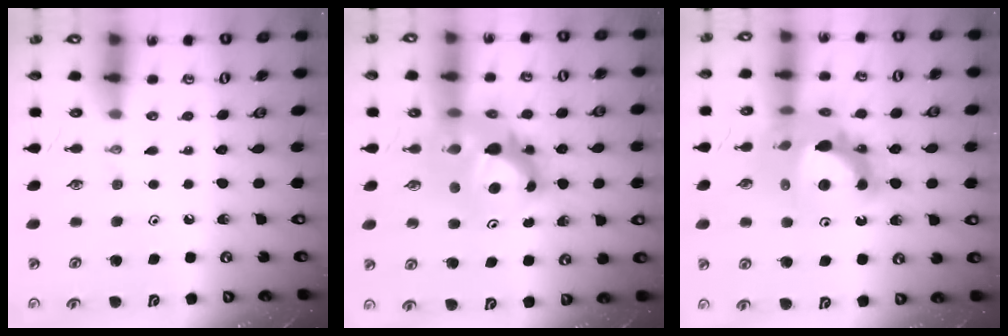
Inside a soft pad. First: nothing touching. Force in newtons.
{"total": 11.3, "press": 11.2, "slide": 1.0}
{"total": 17.5, "press": 17.5, "slide": 1.4}